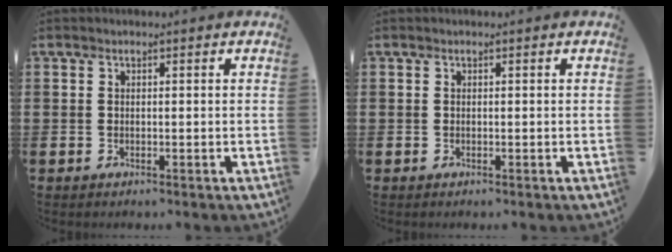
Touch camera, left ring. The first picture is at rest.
{"total": 0.0}